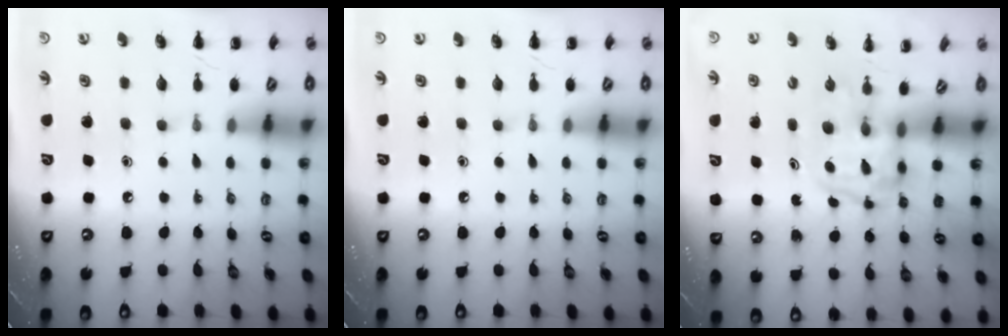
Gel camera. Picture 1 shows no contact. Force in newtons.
{"total": 0.0}
{"total": 4.0, "press": 3.9, "slide": 0.7}